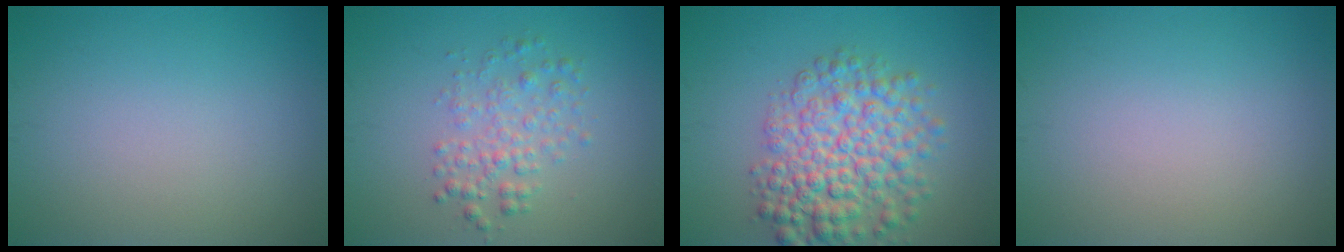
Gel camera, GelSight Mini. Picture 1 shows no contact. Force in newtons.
{"total": 2.7, "press": 2.7, "slide": 0.0}
{"total": 7.3, "press": 7.3, "slide": 0.2}
{"total": 0.0}